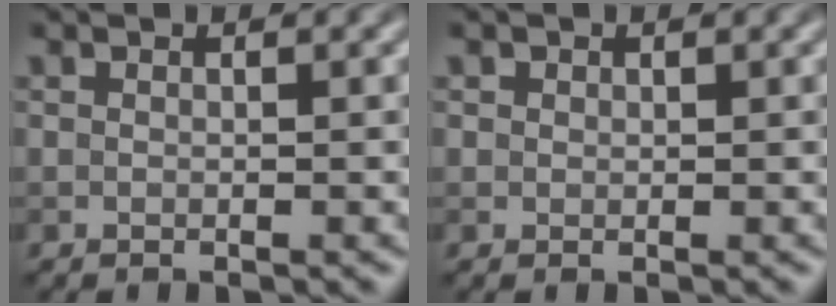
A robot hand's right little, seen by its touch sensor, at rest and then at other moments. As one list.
[{"total": 0.8, "force": [0.3, 0.7, 0.1], "torque": [0.003, -0.004, 0.003]}]